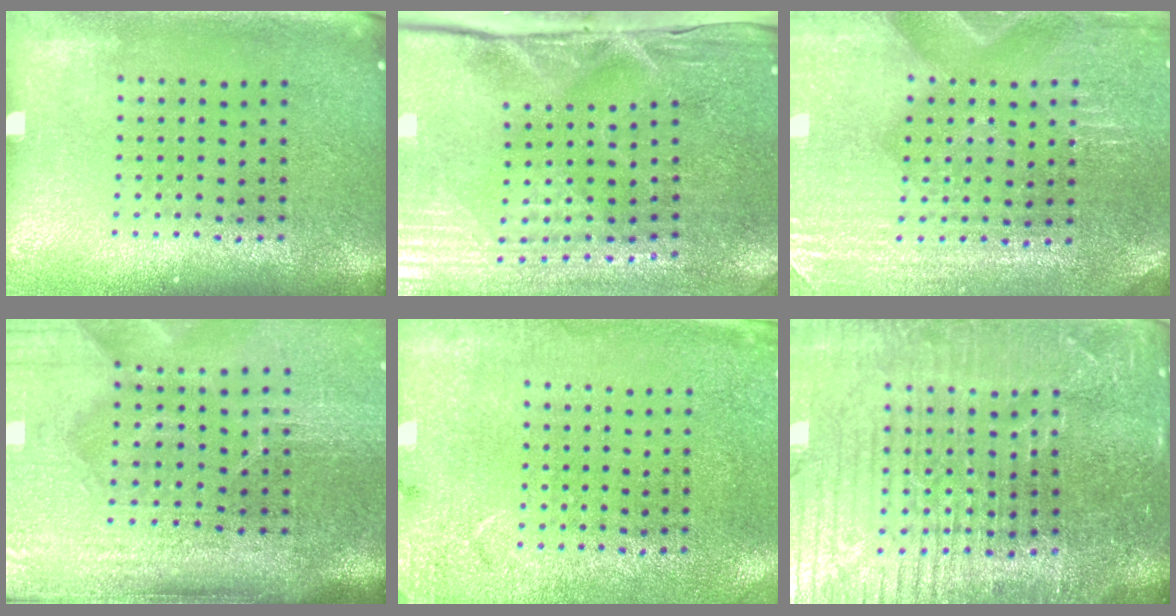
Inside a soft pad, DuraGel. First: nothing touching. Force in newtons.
{"total": 4.8, "press": 4.0, "slide": 2.5}
{"total": 3.2, "press": 3.1, "slide": 0.4}
{"total": 4.9, "press": 4.1, "slide": 2.6}
{"total": 2.6, "press": 2.1, "slide": 1.6}
{"total": 5.6, "press": 5.1, "slide": 2.5}